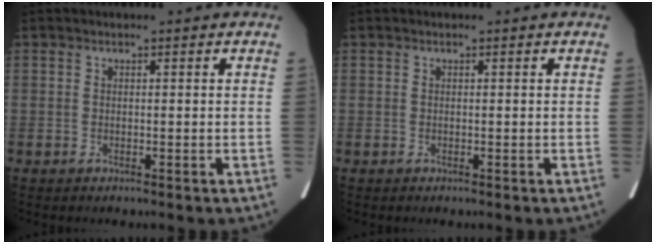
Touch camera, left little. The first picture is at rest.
{"total": 0.0}